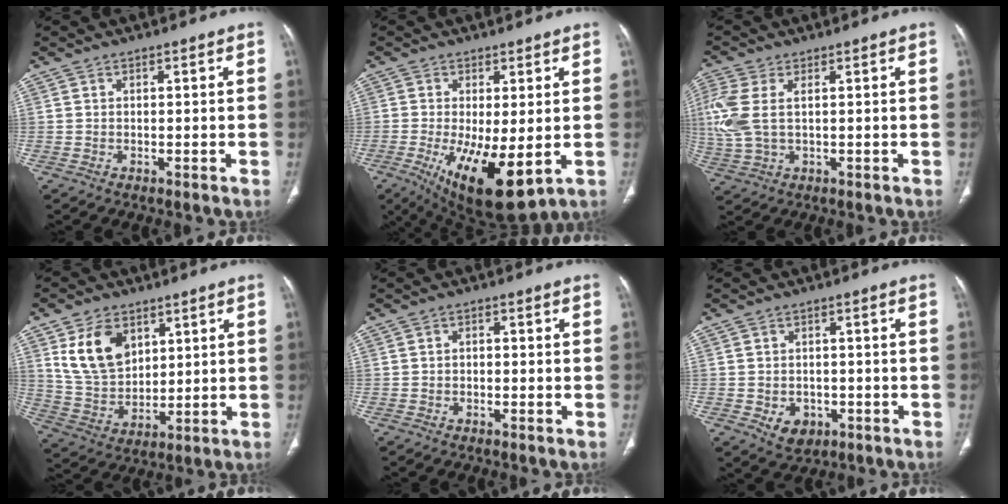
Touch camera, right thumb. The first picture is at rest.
{"total": 14.1, "force": [-3.1, 5.2, 12.7], "torque": [-0.221, -0.029, -0.032]}
{"total": 8.9, "force": [1.5, 4.8, 7.3], "torque": [-0.210, 0.009, 0.037]}
{"total": 12.4, "force": [5.4, 8.2, 7.5], "torque": [-0.114, -0.023, 0.119]}
{"total": 1.3, "force": [-0.3, 1.0, 0.7], "torque": [-0.007, 0.007, -0.007]}
{"total": 4.9, "force": [-1.7, 3.8, 2.6], "torque": [-0.029, 0.007, -0.012]}